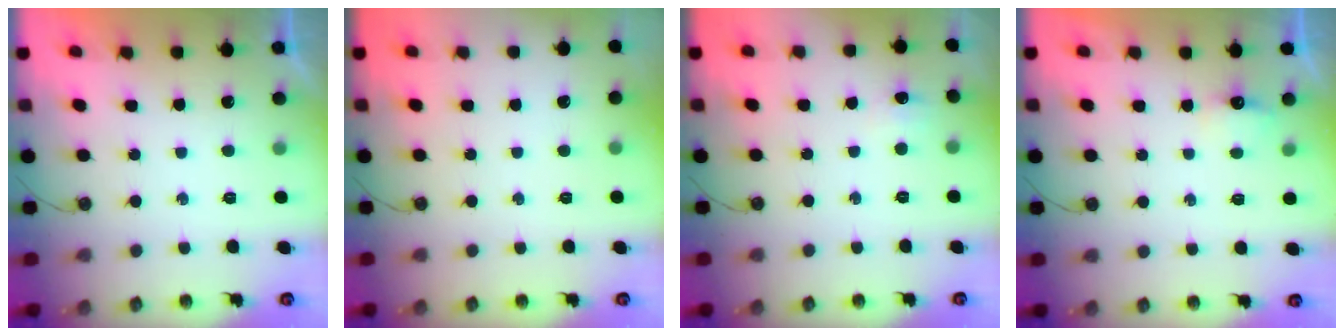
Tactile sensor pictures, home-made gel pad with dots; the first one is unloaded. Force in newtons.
{"total": 0.0}
{"total": 4.9, "press": 4.9, "slide": 0.7}
{"total": 3.9, "press": 3.9, "slide": 0.7}